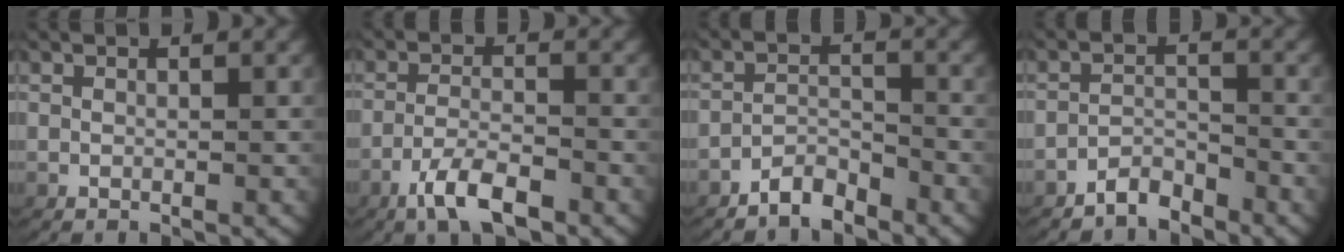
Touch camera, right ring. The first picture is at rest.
{"total": 4.6, "force": [-3.0, 1.7, 3.1], "torque": [-0.056, -0.010, -0.049]}
{"total": 3.2, "force": [-3.0, 1.0, 0.7], "torque": [-0.009, -0.002, -0.058]}
{"total": 3.1, "force": [-2.9, 1.0, 0.5], "torque": [-0.003, -0.003, -0.057]}